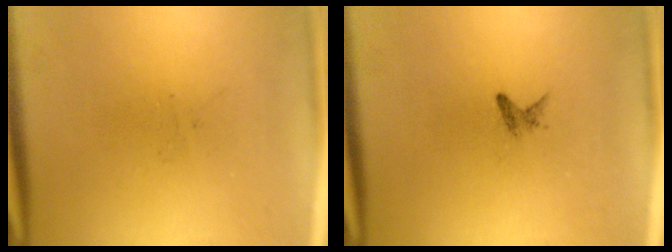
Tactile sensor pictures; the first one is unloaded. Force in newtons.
{"total": 0.9}